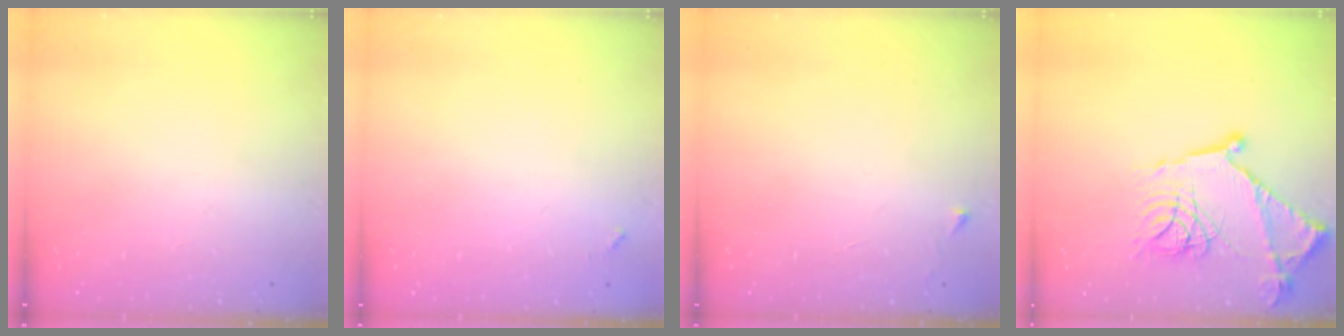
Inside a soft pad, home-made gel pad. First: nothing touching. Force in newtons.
{"total": 3.5, "press": 3.5, "slide": 0.2}
{"total": 2.6, "press": 2.6, "slide": 0.3}
{"total": 16.5, "press": 16.4, "slide": 1.1}